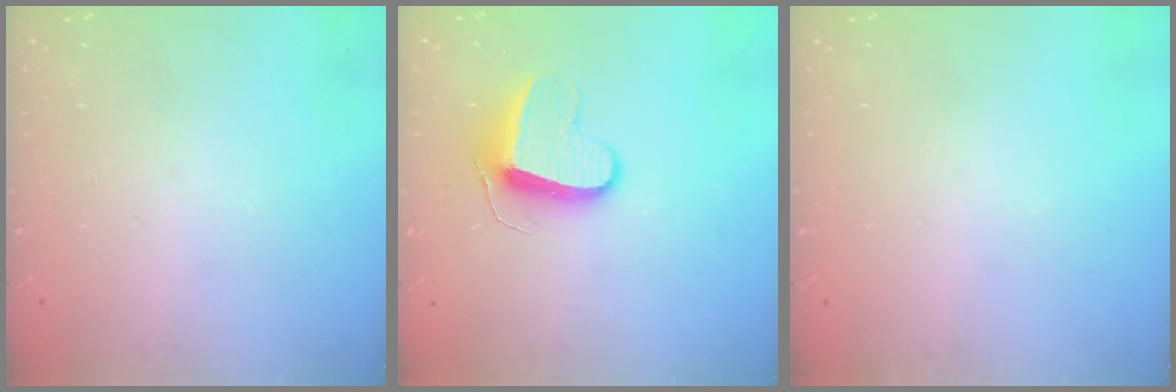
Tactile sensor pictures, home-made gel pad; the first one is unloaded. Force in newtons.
{"total": 11.2, "press": 11.1, "slide": 0.8}
{"total": 0.0}